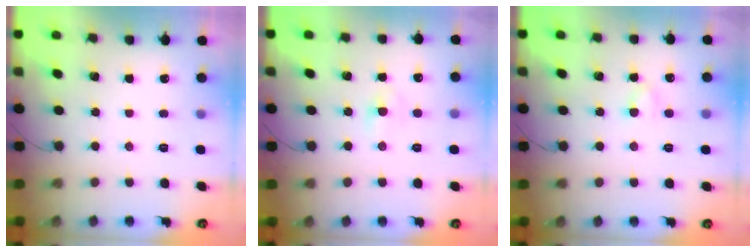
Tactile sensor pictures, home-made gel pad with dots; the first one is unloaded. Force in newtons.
{"total": 3.1, "press": 2.9, "slide": 1.2}
{"total": 3.2, "press": 3.0, "slide": 1.1}